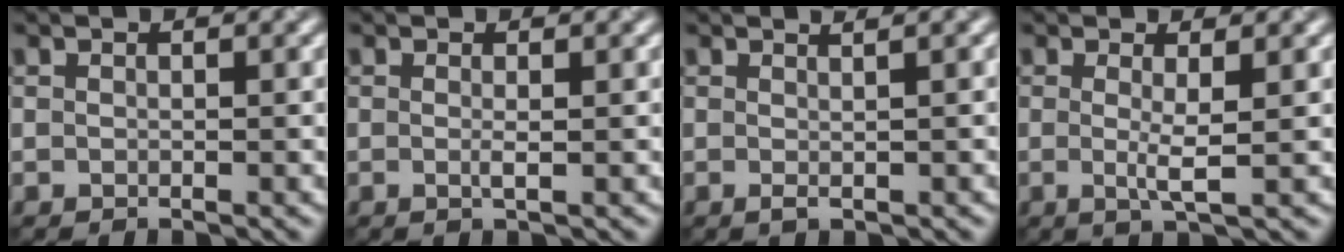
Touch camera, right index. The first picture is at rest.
{"total": 0.9, "force": [0.0, 0.1, 0.9], "torque": [-0.017, -0.003, -0.002]}
{"total": 2.1, "force": [0.5, 0.7, 1.9], "torque": [-0.022, 0.000, -0.001]}
{"total": 2.3, "force": [0.1, 0.3, 2.2], "torque": [-0.043, -0.009, 0.000]}